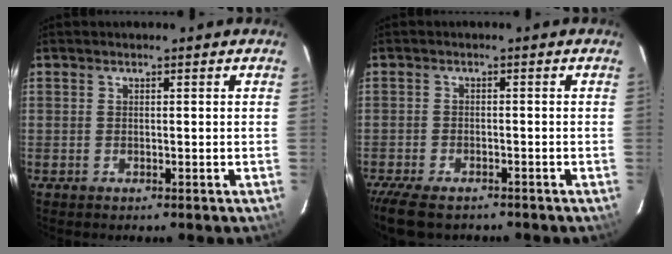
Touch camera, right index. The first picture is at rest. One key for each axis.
{"total": 7.3, "fx": -6.0, "fy": 2.7, "fz": 3.2, "tx": -0.090, "ty": -0.022, "tz": -0.108}